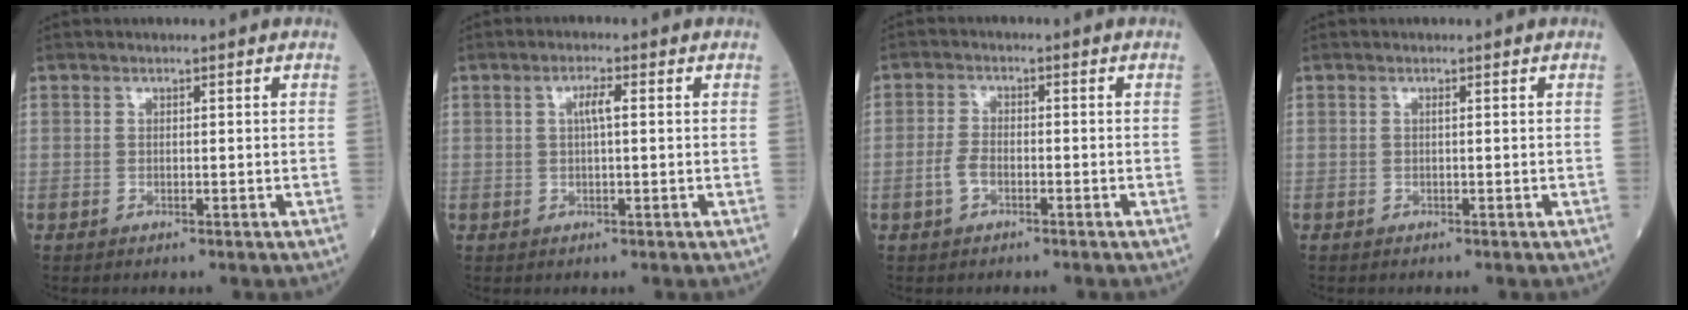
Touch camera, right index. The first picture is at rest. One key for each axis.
{"total": 2.4, "fx": 0.4, "fy": 0.3, "fz": 2.4, "tx": -0.045, "ty": 0.002, "tz": 0.007}
{"total": 3.0, "fx": -1.4, "fy": 1.5, "fz": 2.2, "tx": -0.050, "ty": 0.004, "tz": -0.029}
{"total": 0.0}